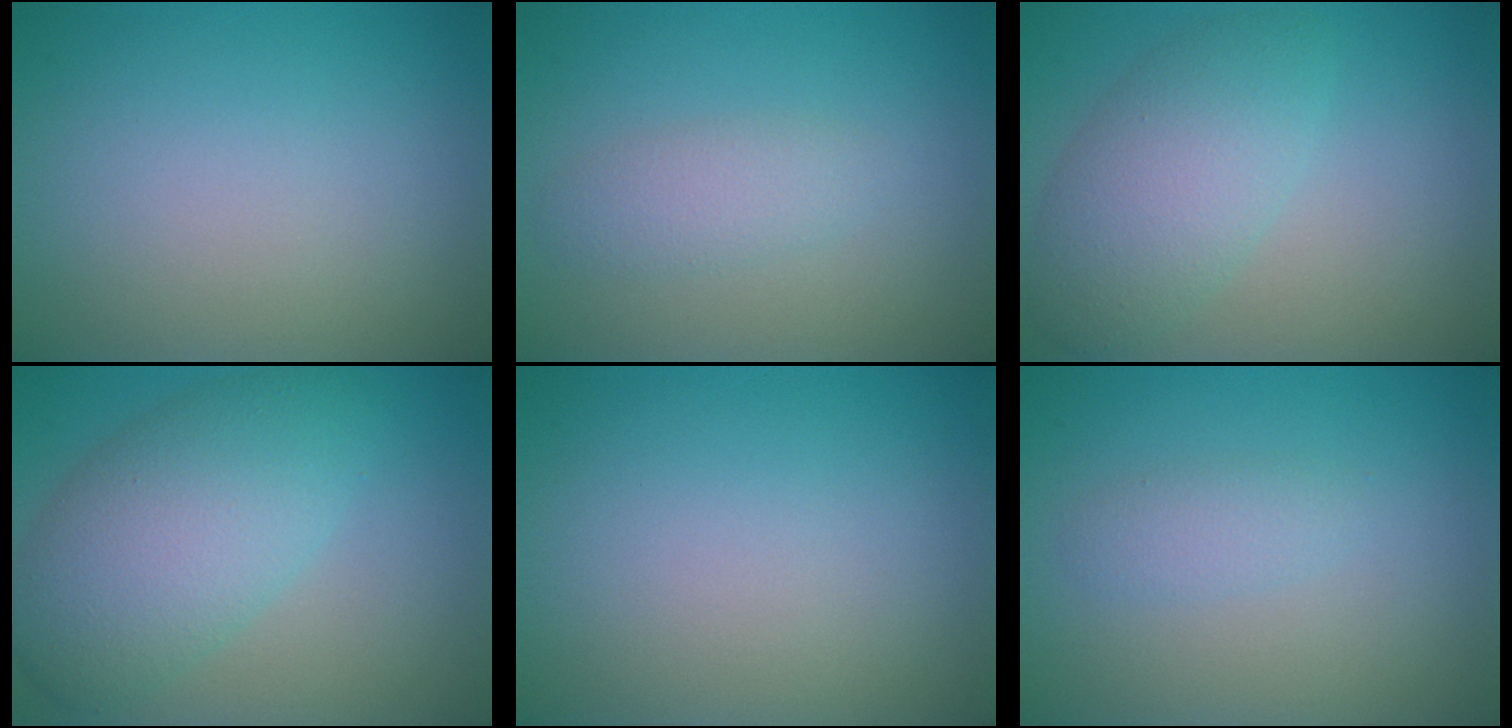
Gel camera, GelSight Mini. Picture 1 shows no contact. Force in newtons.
{"total": 2.0, "press": 2.0, "slide": 0.1}
{"total": 4.8, "press": 4.8, "slide": 0.1}
{"total": 7.2, "press": 7.2, "slide": 0.2}
{"total": 0.0}
{"total": 1.3, "press": 1.3, "slide": 0.0}